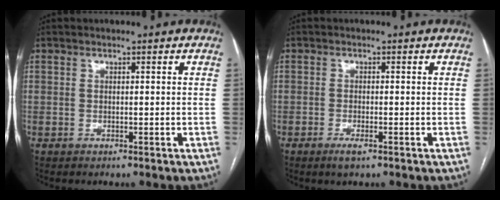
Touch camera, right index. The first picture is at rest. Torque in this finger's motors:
{"motor_torque": [0.42, 0.05, 0.03, 0.03]}